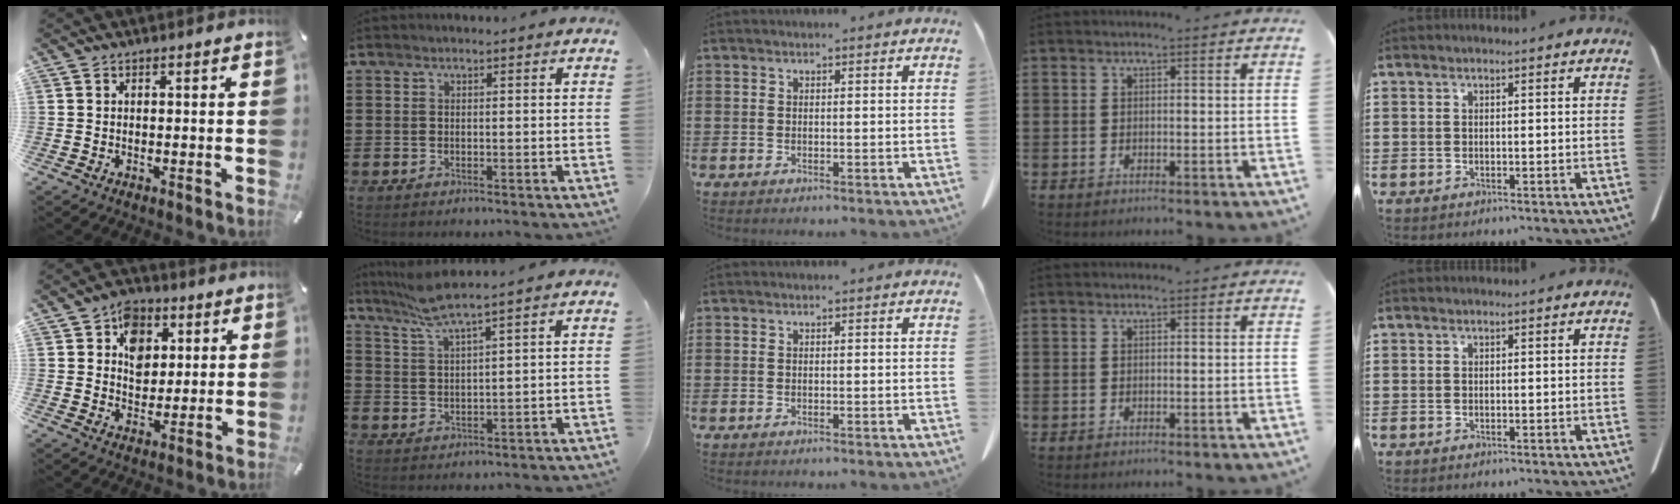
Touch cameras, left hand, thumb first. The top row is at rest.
{"thumb": {"total": 8.2, "force": [2.5, 6.9, 3.7], "torque": [-0.051, 0.003, 0.042]}, "index": {"total": 5.4, "force": [4.4, -0.1, 3.2], "torque": [-0.076, -0.007, 0.078]}}